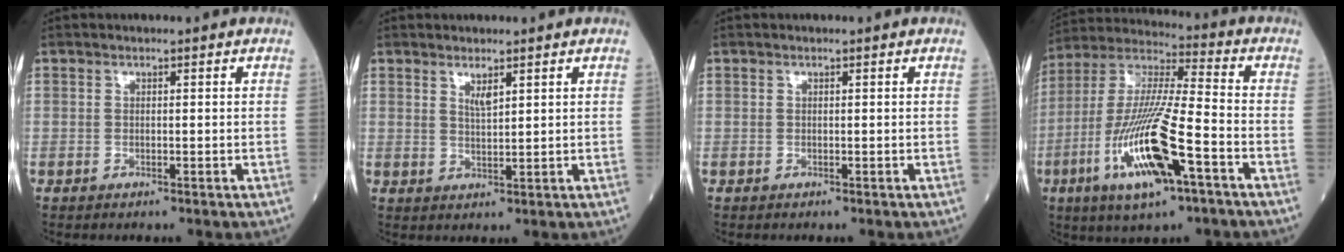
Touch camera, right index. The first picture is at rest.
{"total": 2.3, "force": [1.5, 0.2, 1.7], "torque": [-0.036, -0.005, 0.030]}
{"total": 0.0}
{"total": 18.3, "force": [-6.9, 2.6, 16.8], "torque": [-0.353, -0.020, -0.124]}